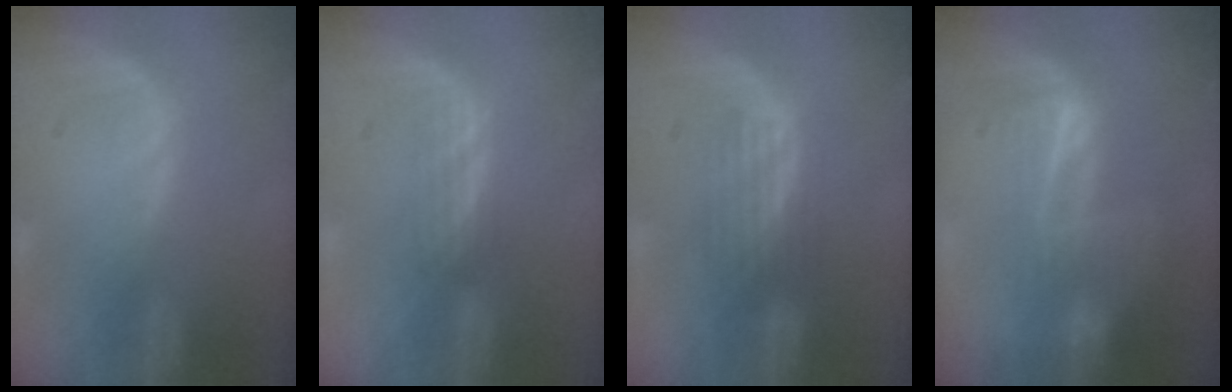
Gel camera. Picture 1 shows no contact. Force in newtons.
{"total": 2.2, "press": 2.2, "slide": 0.4}
{"total": 3.8, "press": 3.8, "slide": 0.1}
{"total": 7.1, "press": 6.1, "slide": 3.5}